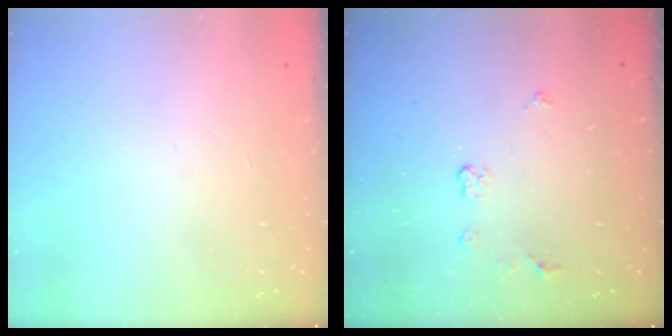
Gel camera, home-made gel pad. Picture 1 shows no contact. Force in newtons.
{"total": 3.6, "press": 3.5, "slide": 0.6}